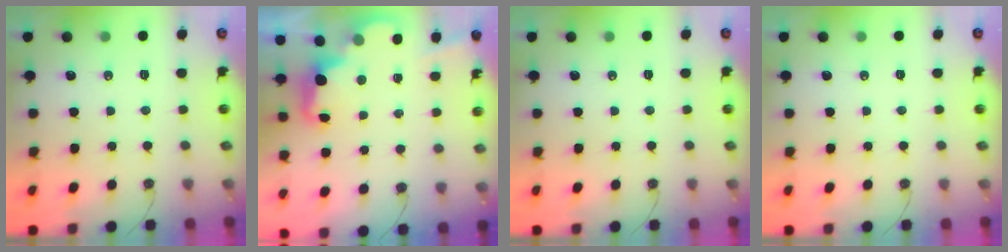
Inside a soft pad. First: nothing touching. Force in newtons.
{"total": 2.5, "press": 2.5, "slide": 0.5}
{"total": 0.0}
{"total": 0.0}